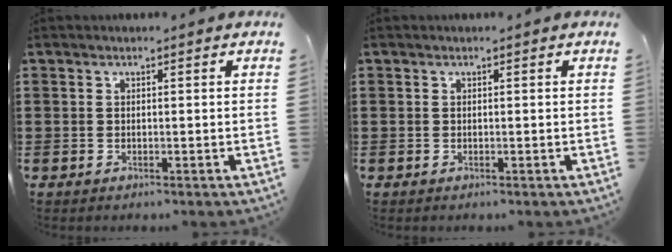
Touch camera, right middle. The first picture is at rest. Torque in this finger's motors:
{"motor_torque": [-0.05, -0.05, -0.01, 0.00]}